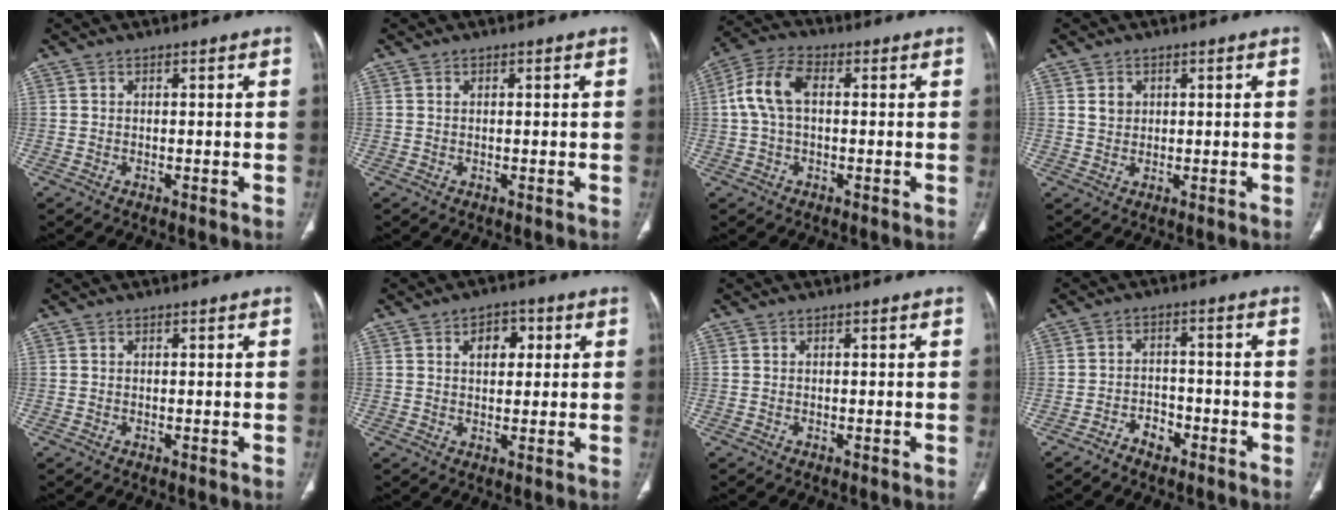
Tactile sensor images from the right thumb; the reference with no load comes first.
{"total": 0.0}
{"total": 8.4, "force": [0.9, 4.9, 6.7], "torque": [-0.143, 0.026, 0.012]}
{"total": 2.4, "force": [1.0, 2.0, 1.0], "torque": [-0.007, -0.006, 0.019]}
{"total": 0.0}
{"total": 5.2, "force": [1.7, 3.4, 3.5], "torque": [-0.025, -0.002, 0.023]}
{"total": 0.0}
{"total": 3.8, "force": [-2.7, 2.2, 1.4], "torque": [-0.018, 0.027, -0.045]}